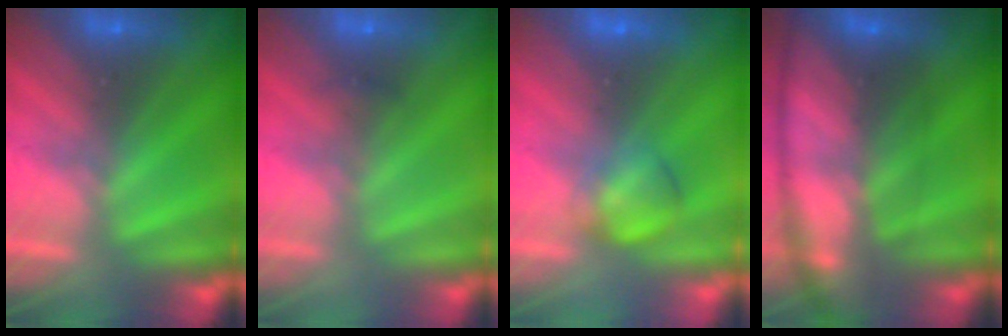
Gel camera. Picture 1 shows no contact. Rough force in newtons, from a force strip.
{"total": 1.7}
{"total": 4.6}
{"total": 7.4}